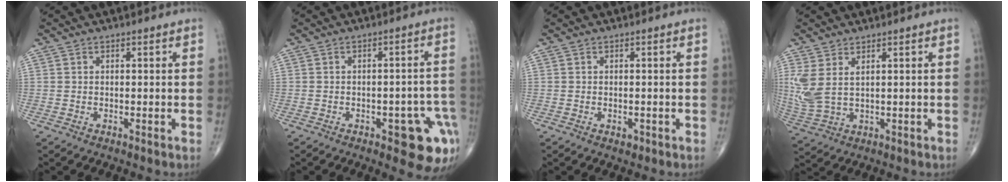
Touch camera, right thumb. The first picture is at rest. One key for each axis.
{"total": 10.9, "fx": -4.6, "fy": 4.1, "fz": 9.0, "tx": -0.072, "ty": 0.021, "tz": -0.050}
{"total": 1.1, "fx": -0.4, "fy": 0.7, "fz": 0.7, "tx": -0.008, "ty": -0.001, "tz": -0.004}
{"total": 6.9, "fx": 2.3, "fy": 3.2, "fz": 5.6, "tx": -0.148, "ty": -0.005, "tz": 0.059}